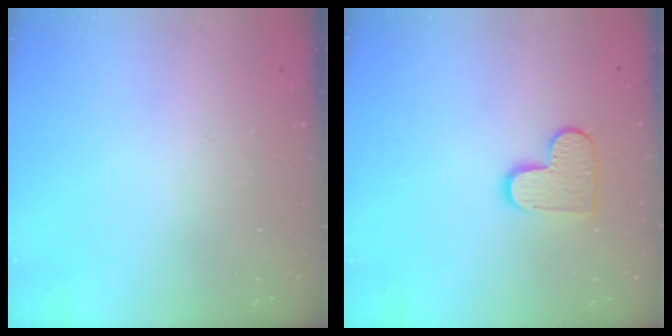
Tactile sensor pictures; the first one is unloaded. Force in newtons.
{"total": 10.0, "press": 10.0, "slide": 0.6}